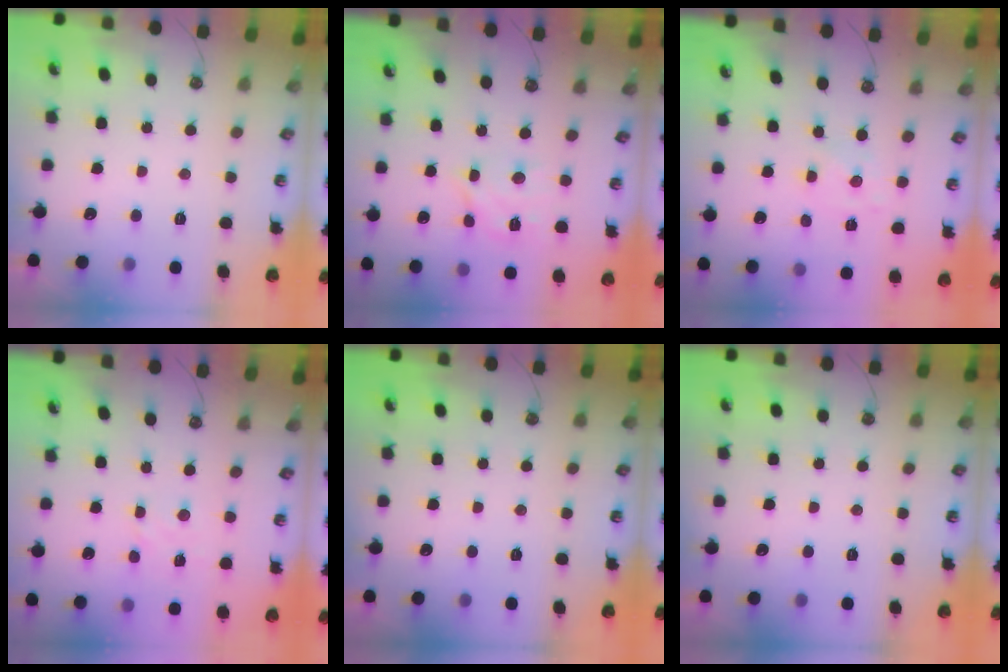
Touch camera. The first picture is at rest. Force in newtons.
{"total": 12.0, "press": 12.0, "slide": 0.8}
{"total": 2.0, "press": 2.0, "slide": 0.3}
{"total": 2.8, "press": 2.8, "slide": 0.4}
{"total": 0.0}
{"total": 0.0}